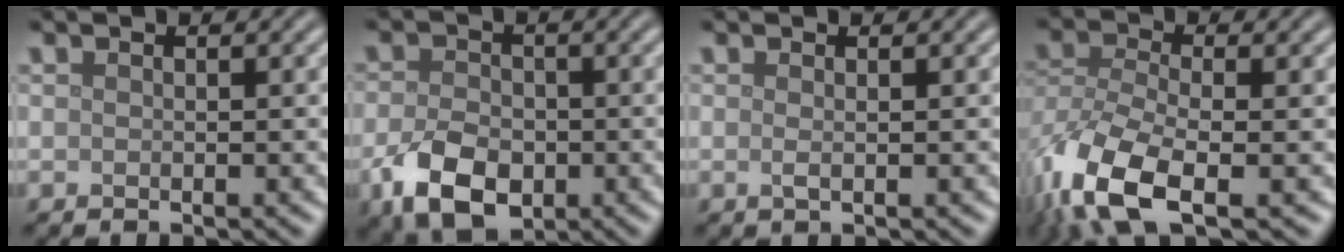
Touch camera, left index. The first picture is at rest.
{"total": 6.4, "force": [-2.4, 4.3, 4.1], "torque": [-0.090, -0.011, -0.047]}
{"total": 0.8, "force": [0.1, 0.3, 0.8], "torque": [-0.013, 0.000, 0.000]}
{"total": 8.9, "force": [-4.5, 3.7, 6.6], "torque": [-0.149, -0.016, -0.097]}